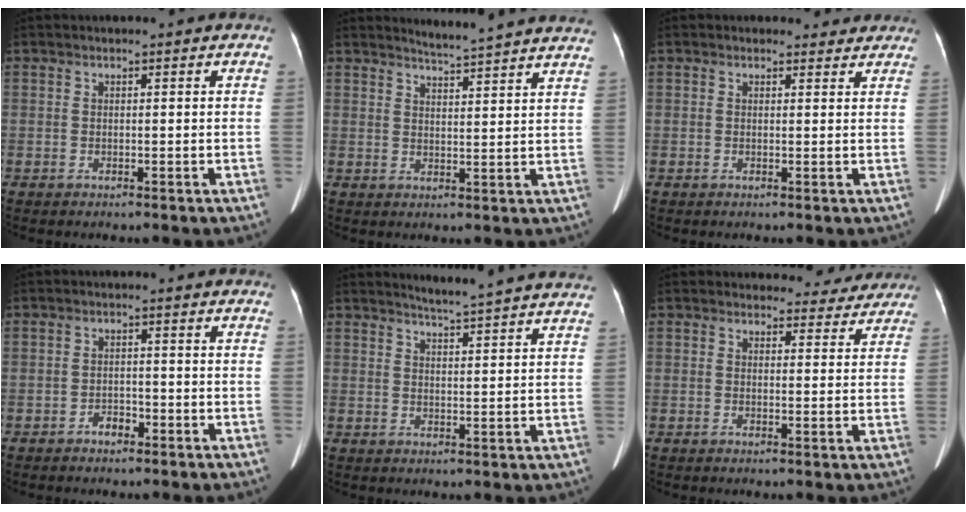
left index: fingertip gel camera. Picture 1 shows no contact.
{"total": 11.6, "force": [11.2, -0.9, 3.1], "torque": [-0.050, -0.027, 0.129]}
{"total": 2.9, "force": [2.5, 1.5, 0.0], "torque": [0.007, 0.002, 0.016]}
{"total": 2.0, "force": [-1.5, 1.0, 0.9], "torque": [-0.013, 0.003, -0.023]}
{"total": 12.3, "force": [11.6, -0.9, 4.1], "torque": [-0.065, -0.022, 0.136]}
{"total": 5.9, "force": [5.4, 2.3, -0.2], "torque": [0.021, -0.006, 0.045]}